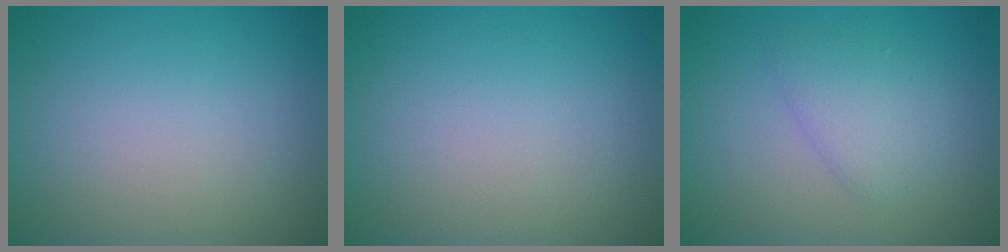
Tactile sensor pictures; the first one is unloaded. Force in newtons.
{"total": 0.0}
{"total": 2.4, "press": 2.4, "slide": 0.2}